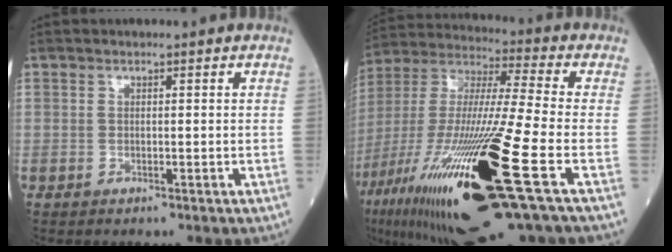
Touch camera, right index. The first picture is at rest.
{"total": 30.7, "force": [-12.1, 3.0, 28.1], "torque": [-0.559, -0.070, -0.217]}